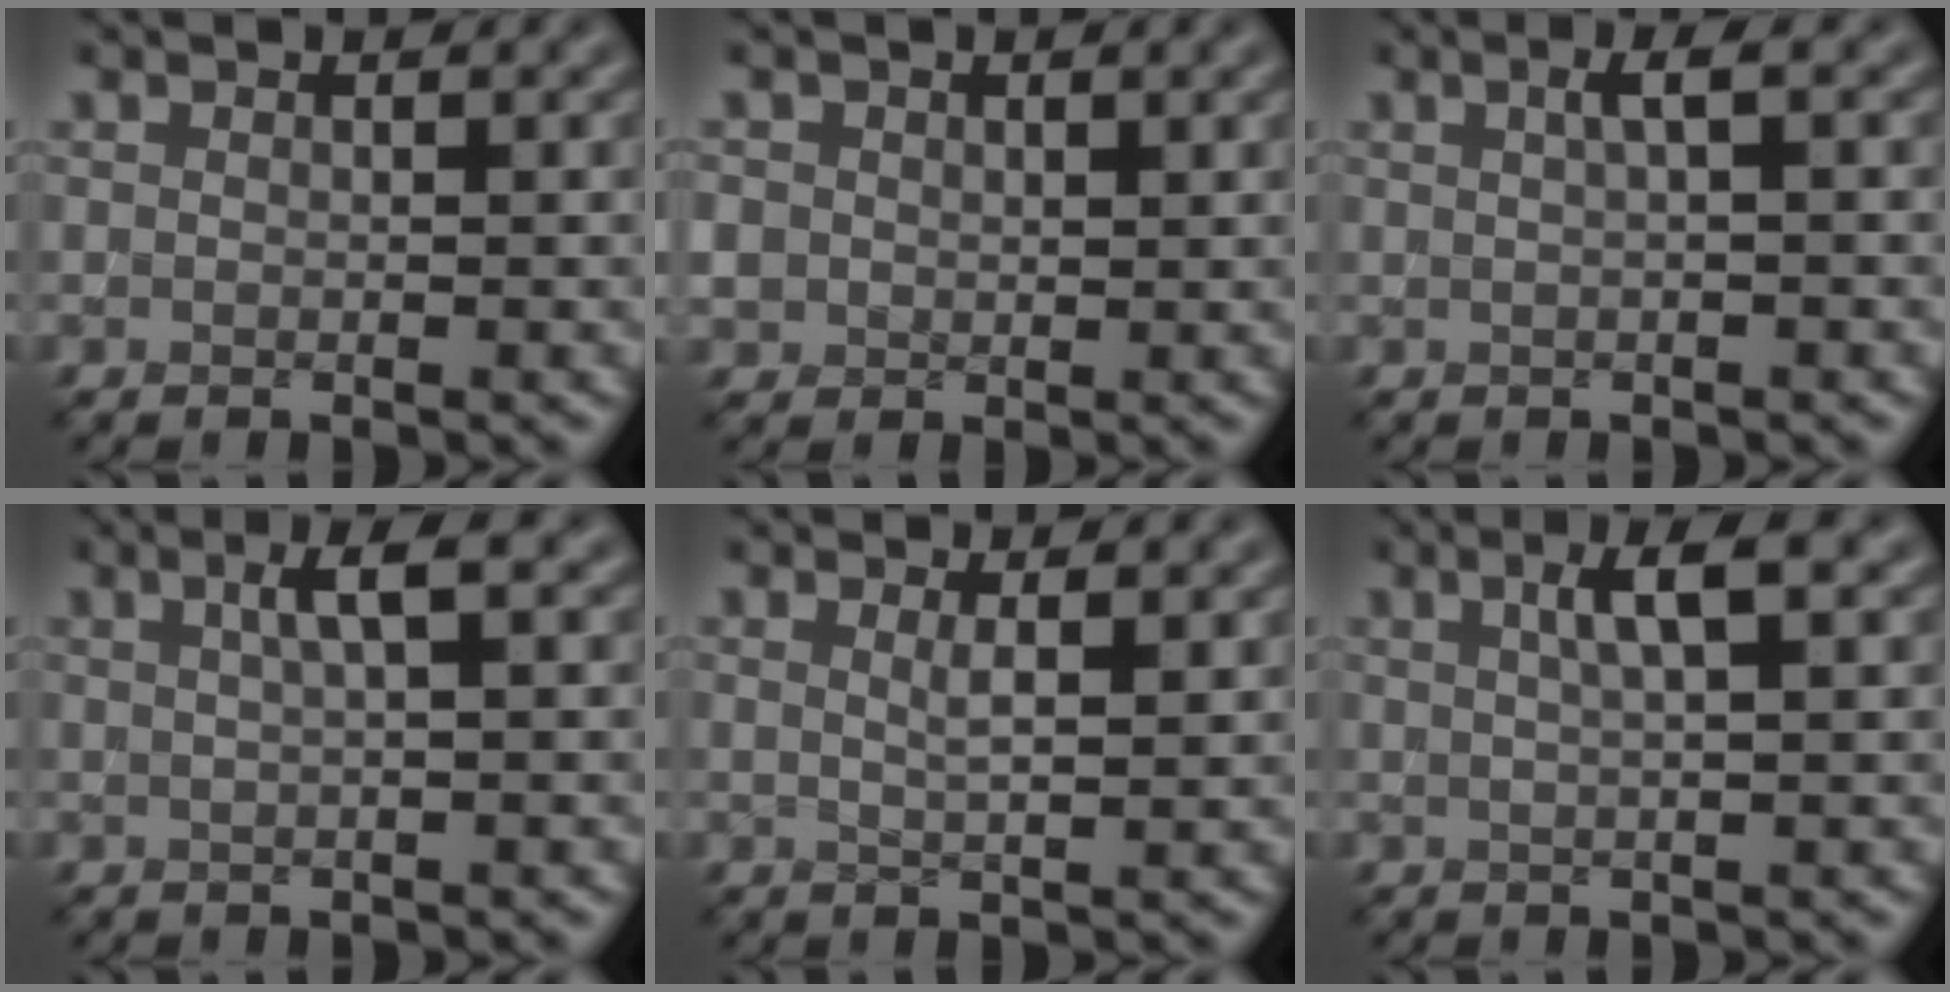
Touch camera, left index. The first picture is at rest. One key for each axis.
{"total": 2.1, "fx": 0.5, "fy": 1.9, "fz": 0.6, "tx": -0.016, "ty": 0.000, "tz": 0.010}
{"total": 1.7, "fx": 0.5, "fy": 0.2, "fz": 1.6, "tx": -0.025, "ty": 0.007, "tz": 0.006}
{"total": 2.5, "fx": 0.8, "fy": 0.4, "fz": 2.4, "tx": -0.034, "ty": 0.009, "tz": 0.012}
{"total": 1.5, "fx": 0.7, "fy": 0.3, "fz": 1.2, "tx": -0.018, "ty": -0.001, "tz": 0.010}
{"total": 3.1, "fx": 1.2, "fy": 0.5, "fz": 2.8, "tx": -0.037, "ty": 0.008, "tz": 0.017}